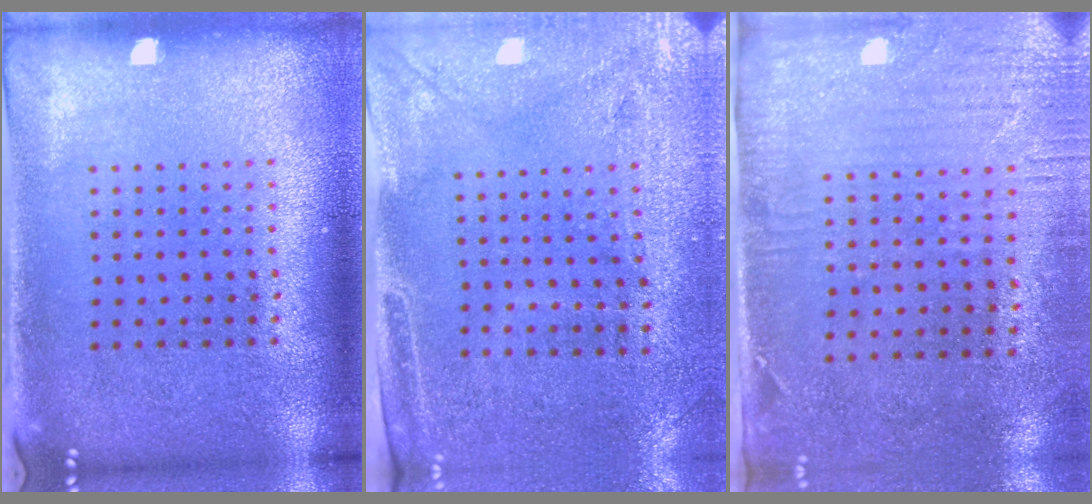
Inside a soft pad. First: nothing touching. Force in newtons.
{"total": 2.9, "press": 2.5, "slide": 1.5}
{"total": 2.9, "press": 2.4, "slide": 1.7}